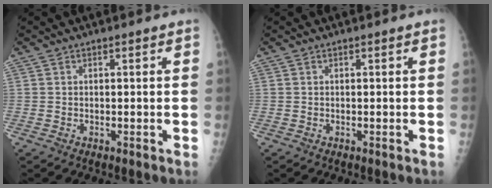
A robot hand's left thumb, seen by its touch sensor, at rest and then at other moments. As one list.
[{"total": 0.0}]